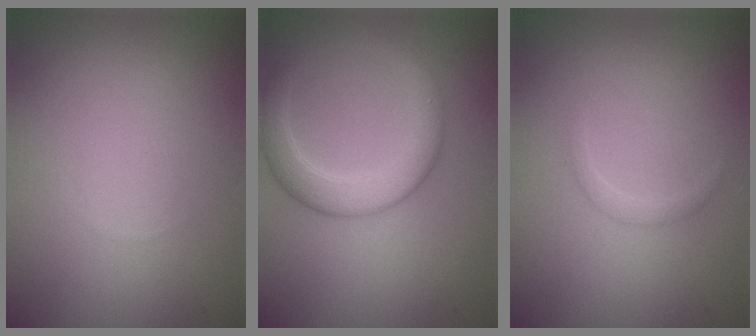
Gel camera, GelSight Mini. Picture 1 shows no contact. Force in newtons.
{"total": 4.4, "press": 4.4, "slide": 0.3}
{"total": 0.7, "press": 0.7, "slide": 0.0}